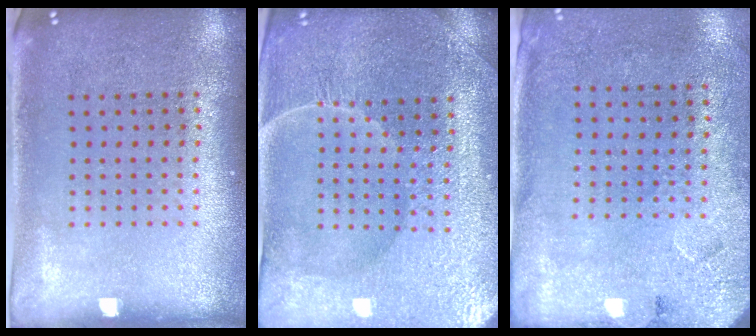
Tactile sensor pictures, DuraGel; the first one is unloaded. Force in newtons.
{"total": 4.3, "press": 4.1, "slide": 1.2}
{"total": 2.7, "press": 2.2, "slide": 1.6}